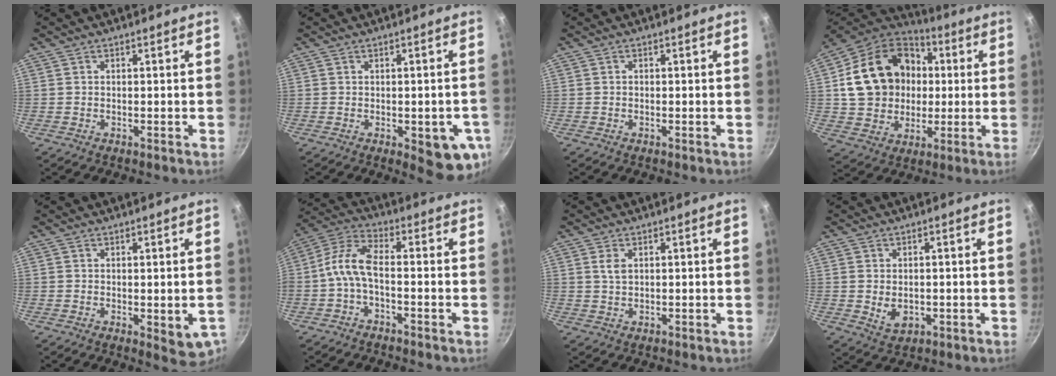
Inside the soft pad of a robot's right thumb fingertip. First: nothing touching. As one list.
[{"total": 9.3, "force": [-2.5, 3.8, 8.1], "torque": [-0.061, 0.003, -0.026]}, {"total": 0.0}, {"total": 21.8, "force": [2.7, 17.8, 12.3], "torque": [-0.193, 0.033, 0.051]}, {"total": 5.3, "force": [-0.6, 2.3, 4.8], "torque": [-0.045, -0.005, -0.001]}, {"total": 7.7, "force": [-2.2, 3.2, 6.6], "torque": [-0.155, 0.035, -0.058]}, {"total": 2.1, "force": [0.8, 1.2, 1.5], "torque": [-0.028, -0.005, 0.017]}, {"total": 4.2, "force": [-0.3, 3.1, 2.9], "torque": [-0.041, -0.008, 0.003]}]